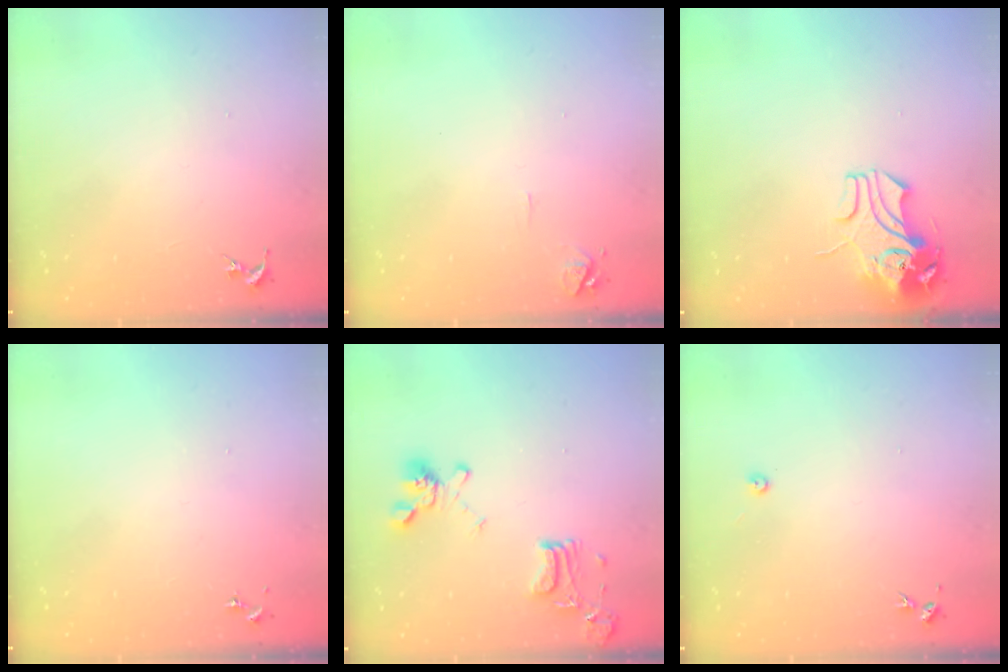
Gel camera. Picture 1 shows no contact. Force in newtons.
{"total": 6.3, "press": 6.3, "slide": 0.7}
{"total": 9.6, "press": 9.5, "slide": 1.4}
{"total": 0.0}
{"total": 15.8, "press": 15.7, "slide": 1.4}
{"total": 3.0, "press": 3.0, "slide": 0.4}